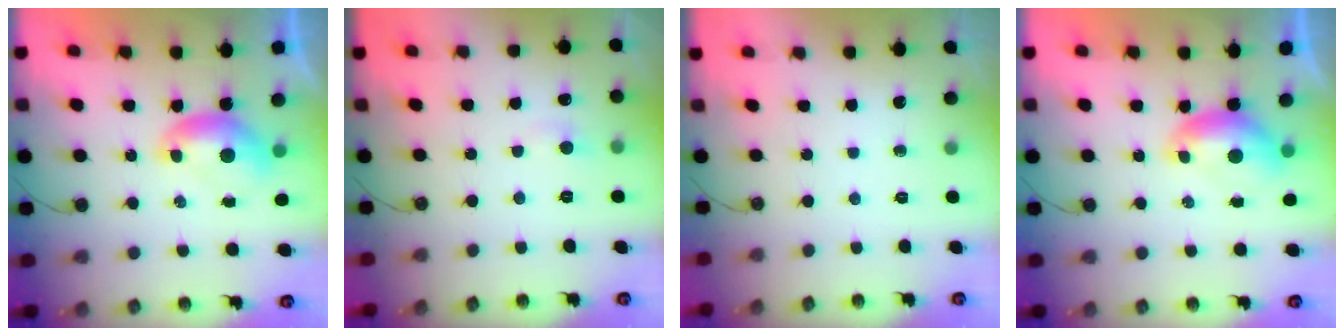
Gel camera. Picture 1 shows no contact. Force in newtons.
{"total": 0.8, "press": 0.4, "slide": 0.6}
{"total": 0.0}
{"total": 0.6, "press": 0.3, "slide": 0.5}